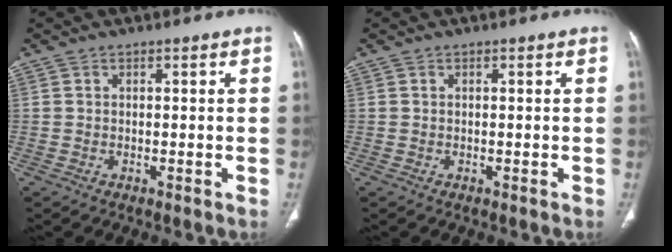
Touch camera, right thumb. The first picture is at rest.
{"total": 0.0}